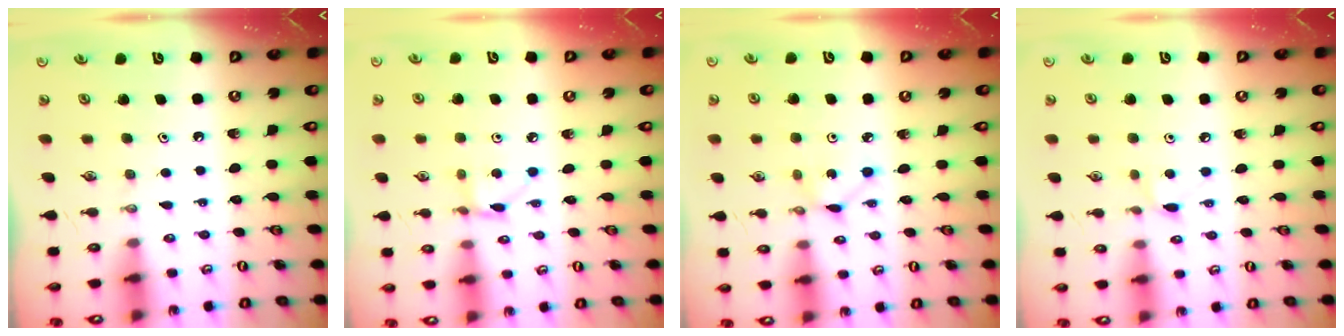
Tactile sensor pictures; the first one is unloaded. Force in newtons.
{"total": 3.6, "press": 3.5, "slide": 0.4}
{"total": 1.9, "press": 1.9, "slide": 0.2}
{"total": 3.8, "press": 3.8, "slide": 0.6}